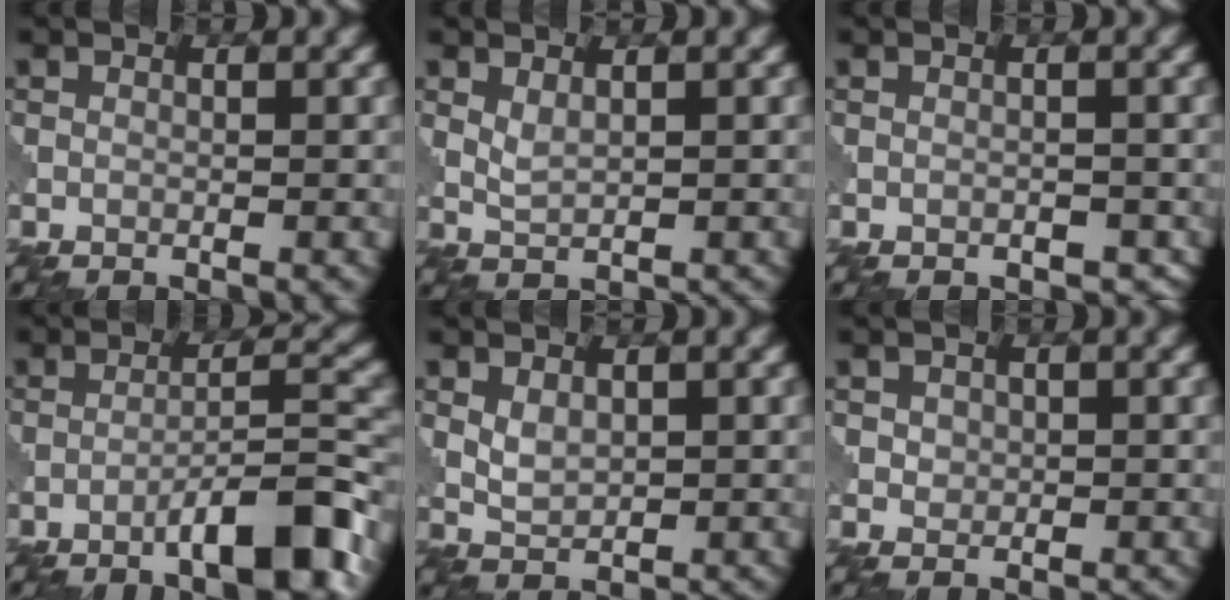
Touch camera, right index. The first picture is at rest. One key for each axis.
{"total": 1.4, "fx": 0.7, "fy": 0.5, "fz": 1.1, "tx": -0.028, "ty": -0.001, "tz": 0.019}
{"total": 1.3, "fx": -0.6, "fy": 0.8, "fz": 0.8, "tx": -0.014, "ty": -0.008, "tz": -0.007}
{"total": 7.0, "fx": -4.2, "fy": 1.0, "fz": 5.5, "tx": -0.077, "ty": 0.018, "tz": -0.071}
{"total": 1.9, "fx": 0.6, "fy": 1.2, "fz": 1.3, "tx": -0.029, "ty": -0.002, "tz": 0.016}
{"total": 1.1, "fx": 0.2, "fy": 1.0, "fz": 0.3, "tx": -0.002, "ty": -0.002, "tz": 0.006}